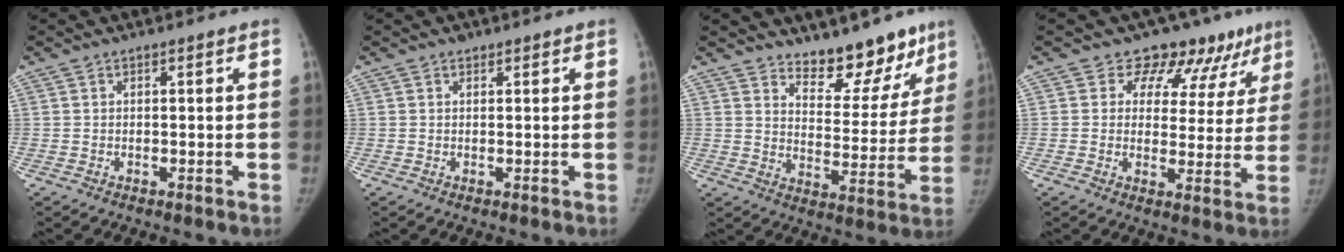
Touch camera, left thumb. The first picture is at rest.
{"total": 0.8, "force": [0.6, 0.5, 0.1], "torque": [0.004, -0.003, 0.005]}
{"total": 13.2, "force": [10.7, 5.7, 5.3], "torque": [-0.017, -0.086, 0.156]}
{"total": 11.6, "force": [8.6, 7.2, 2.8], "torque": [0.019, -0.034, 0.089]}